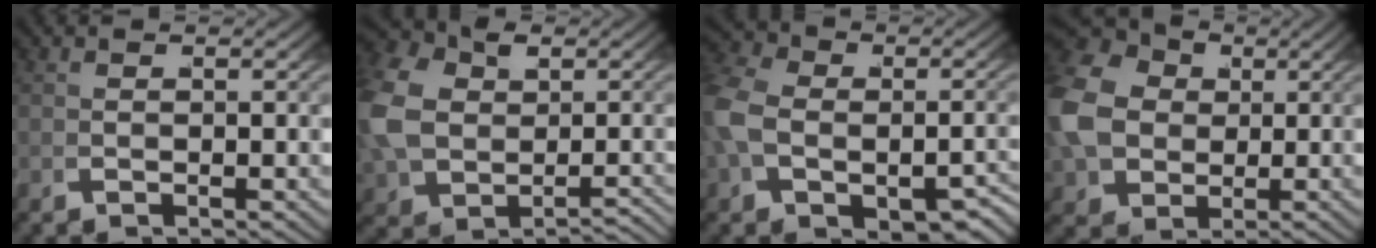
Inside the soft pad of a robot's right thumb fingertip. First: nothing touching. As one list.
[{"total": 6.9, "force": [-0.1, 5.6, 4.1], "torque": [-0.115, -0.022, 0.022]}, {"total": 7.7, "force": [-1.2, 5.7, 5.1], "torque": [-0.119, -0.033, -0.002]}, {"total": 10.1, "force": [2.0, 8.1, 5.8], "torque": [-0.154, -0.022, 0.048]}]